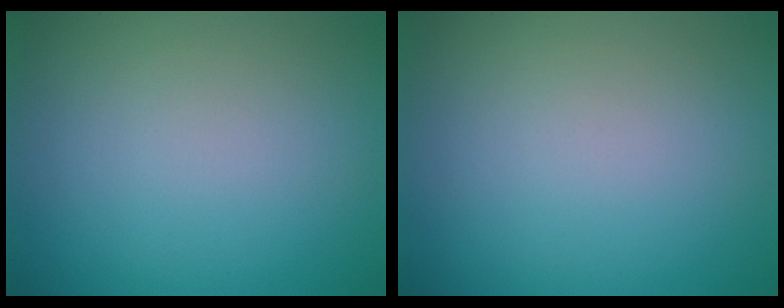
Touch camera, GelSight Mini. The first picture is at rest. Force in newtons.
{"total": 0.0}